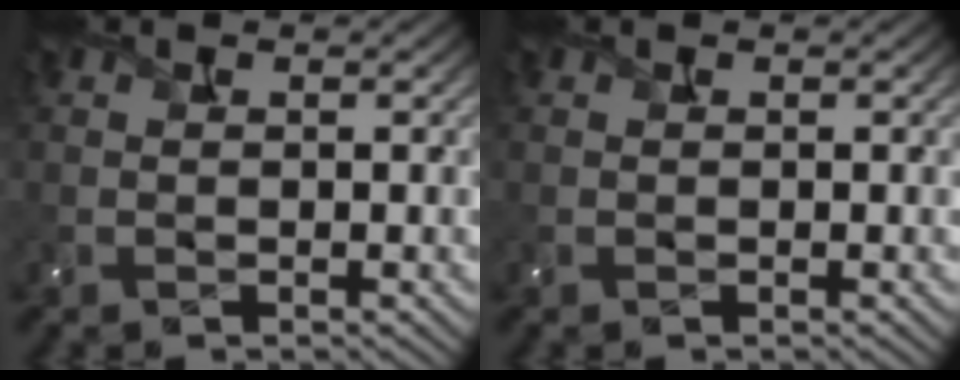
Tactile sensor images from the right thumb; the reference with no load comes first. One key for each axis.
{"total": 0.0}